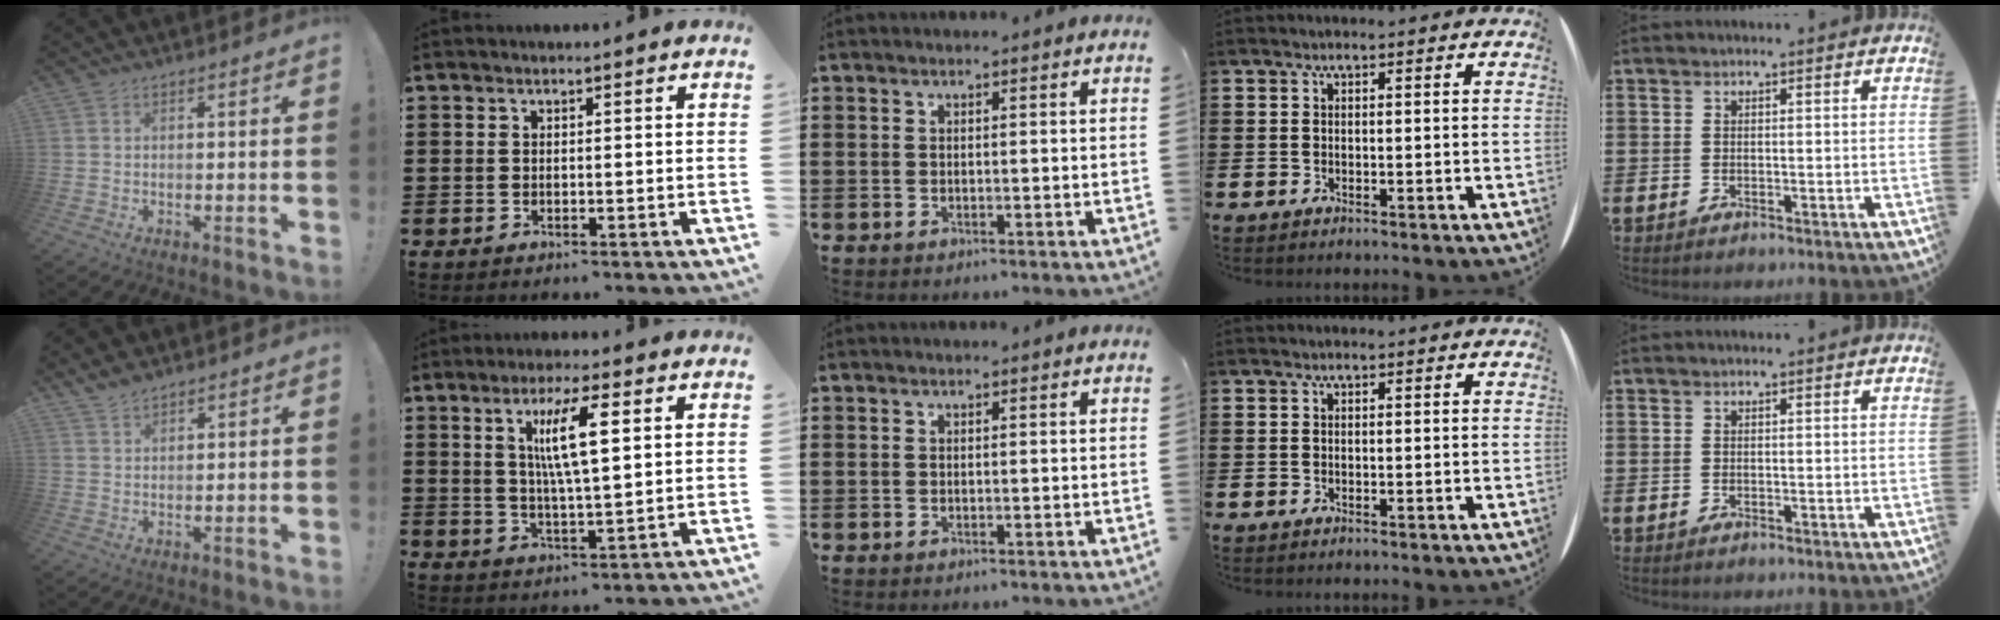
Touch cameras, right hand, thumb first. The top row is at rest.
{"thumb": {"total": 3.3, "force": [2.9, 1.2, 1.1], "torque": [-0.017, -0.017, 0.055]}, "index": {"total": 8.2, "force": [2.7, 1.5, 7.6], "torque": [-0.154, 0.008, 0.040]}}